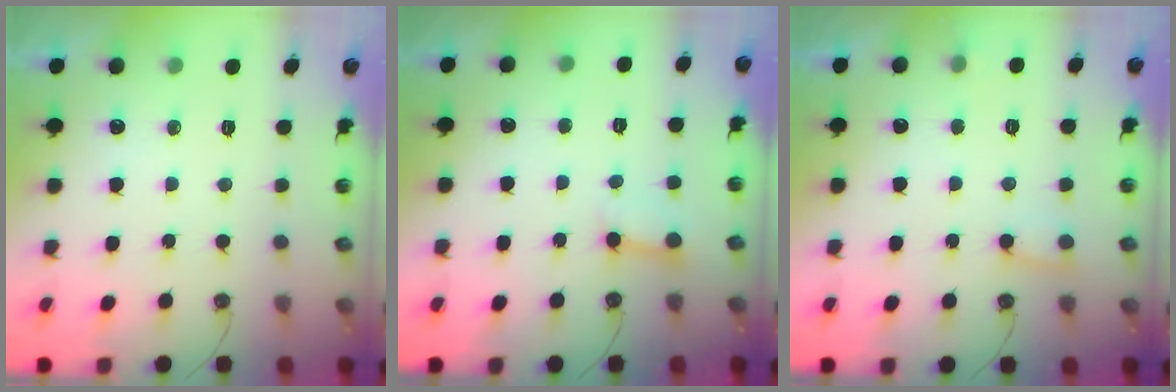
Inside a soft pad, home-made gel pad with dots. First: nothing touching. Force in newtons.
{"total": 2.7, "press": 2.7, "slide": 0.2}
{"total": 6.5, "press": 6.5, "slide": 0.5}